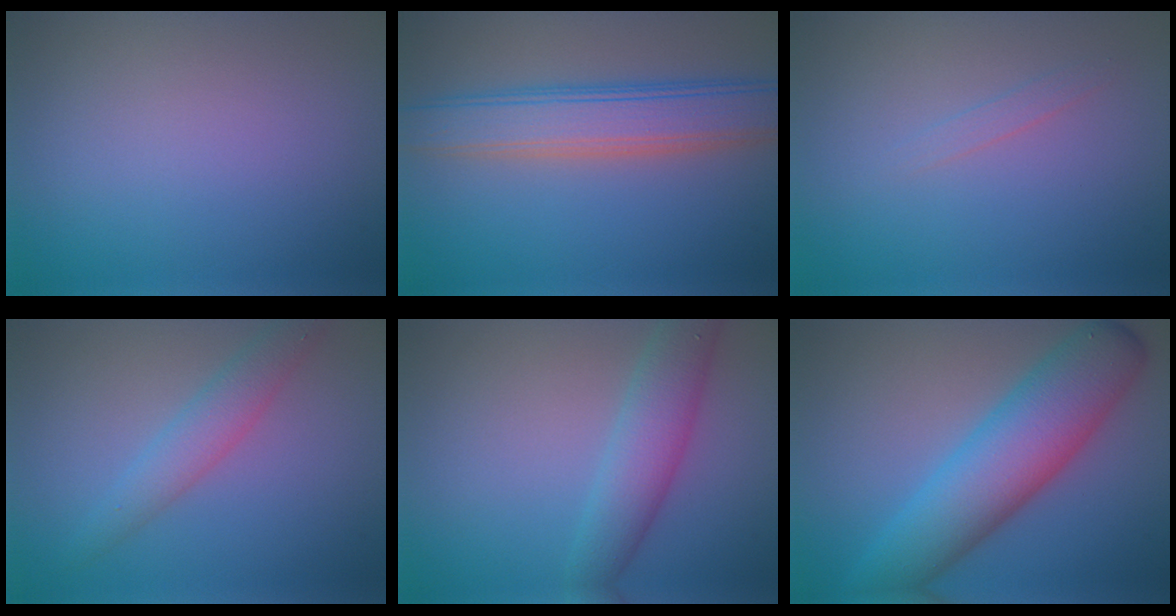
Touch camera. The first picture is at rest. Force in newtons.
{"total": 6.3, "press": 6.3, "slide": 0.2}
{"total": 0.8, "press": 0.8, "slide": 0.1}
{"total": 2.9, "press": 2.9, "slide": 0.1}
{"total": 4.5, "press": 4.5, "slide": 0.0}
{"total": 7.7, "press": 7.7, "slide": 0.3}